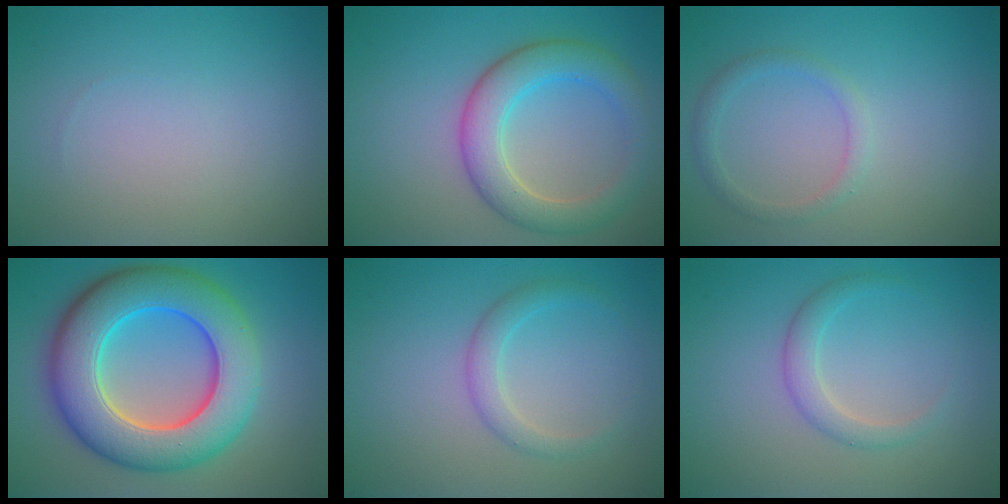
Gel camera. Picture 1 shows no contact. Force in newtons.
{"total": 5.5, "press": 5.5, "slide": 0.2}
{"total": 1.5, "press": 1.5, "slide": 0.1}
{"total": 11.4, "press": 11.4, "slide": 0.4}
{"total": 2.0, "press": 2.0, "slide": 0.1}
{"total": 2.0, "press": 2.0, "slide": 0.0}